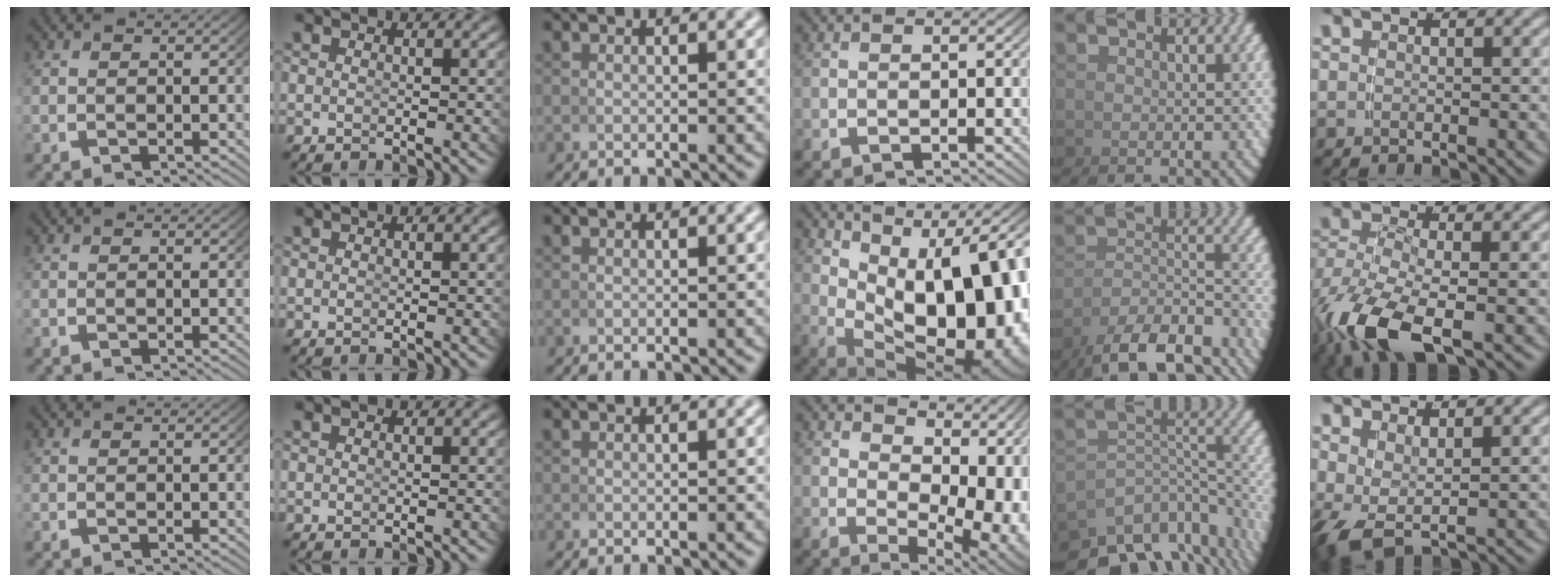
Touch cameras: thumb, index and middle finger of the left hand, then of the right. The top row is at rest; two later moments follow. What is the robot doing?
{"motion": "grasp_and_lifting", "object": "whiteboard"}